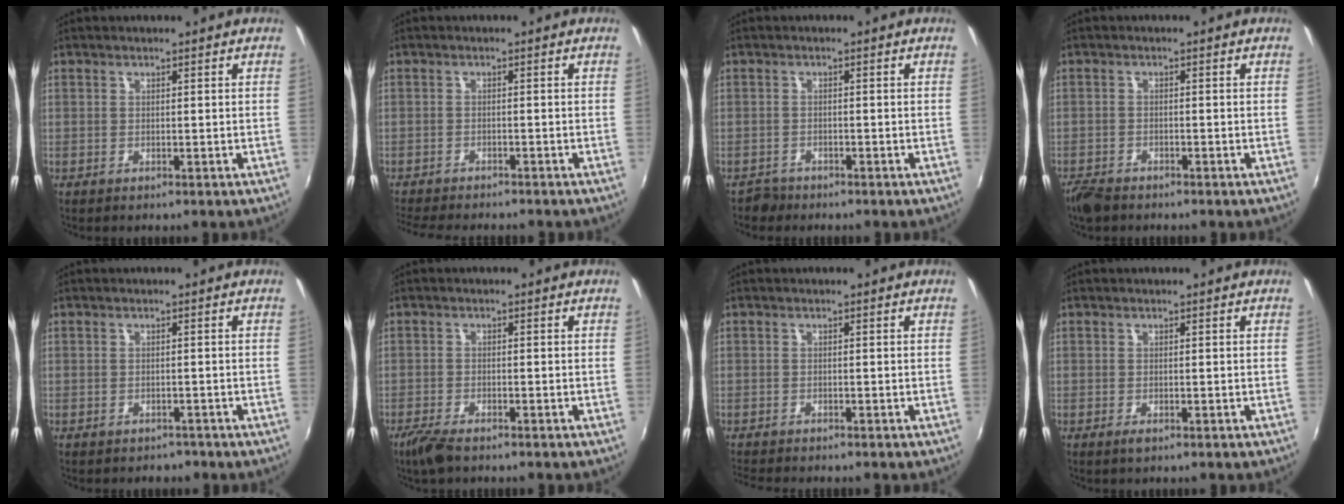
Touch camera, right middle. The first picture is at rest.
{"total": 7.8, "force": [-7.1, 1.1, 3.0], "torque": [-0.077, -0.022, -0.116]}
{"total": 2.0, "force": [-1.7, 1.1, -0.1], "torque": [-0.002, 0.002, -0.032]}
{"total": 4.2, "force": [-3.6, 1.6, 1.5], "torque": [-0.047, -0.015, -0.073]}
{"total": 2.7, "force": [-2.2, 1.4, 0.4], "torque": [-0.011, -0.008, -0.028]}
{"total": 4.4, "force": [-3.4, 1.2, 2.6], "torque": [-0.072, -0.013, -0.066]}
{"total": 2.8, "force": [-2.7, 0.0, 0.9], "torque": [-0.026, -0.019, -0.053]}
{"total": 0.8, "force": [-0.5, 0.3, 0.6], "torque": [-0.011, -0.003, -0.009]}